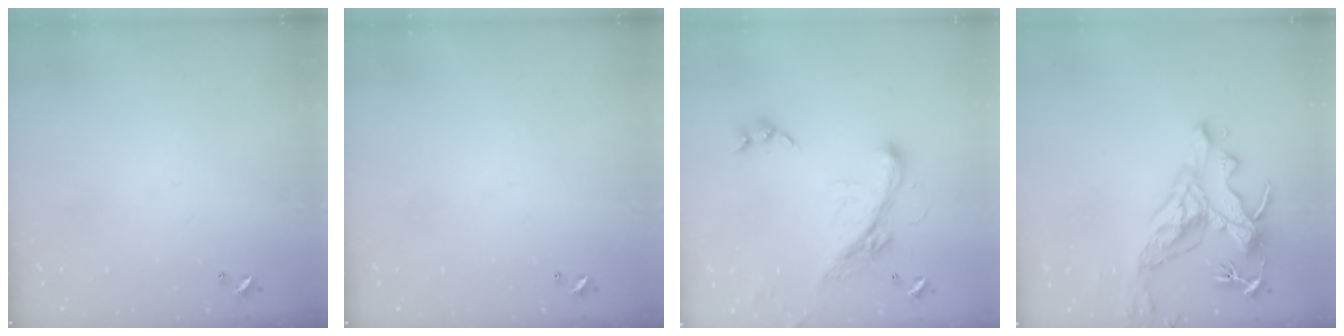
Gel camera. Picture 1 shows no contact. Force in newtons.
{"total": 0.0}
{"total": 5.5, "press": 5.3, "slide": 1.5}
{"total": 7.8, "press": 7.7, "slide": 1.4}